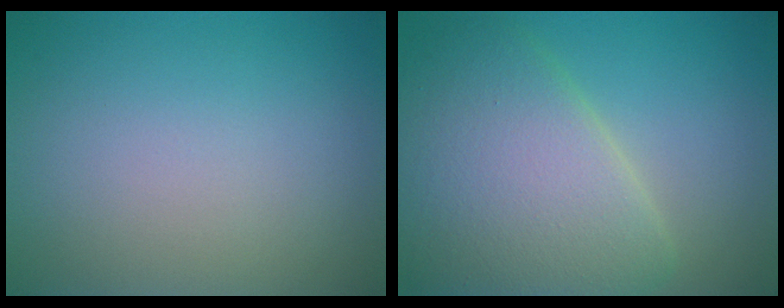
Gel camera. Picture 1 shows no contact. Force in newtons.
{"total": 9.0, "press": 9.0, "slide": 0.4}